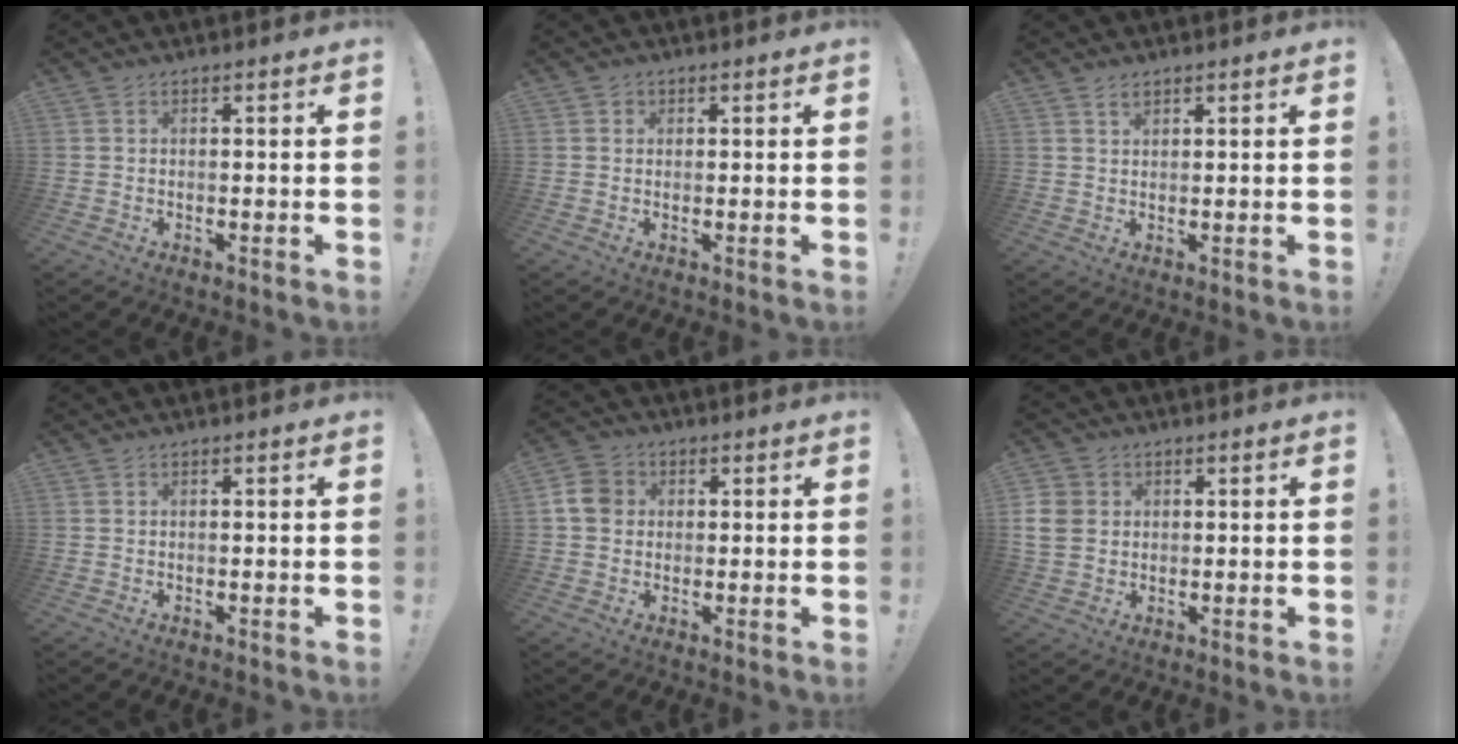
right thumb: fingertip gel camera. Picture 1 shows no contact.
{"total": 1.1, "force": [0.5, 1.0, 0.1], "torque": [-0.001, 0.000, 0.008]}
{"total": 1.8, "force": [1.3, 0.9, 0.8], "torque": [-0.007, -0.006, 0.022]}
{"total": 0.0}
{"total": 7.3, "force": [0.9, 6.3, 3.5], "torque": [-0.067, 0.012, 0.018]}
{"total": 6.1, "force": [1.1, 5.4, 2.5], "torque": [-0.055, 0.003, 0.024]}